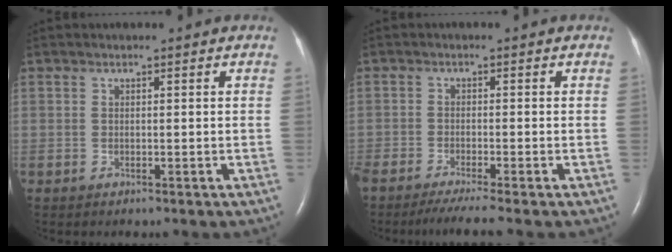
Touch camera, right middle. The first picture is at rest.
{"total": 5.4, "force": [-4.4, -0.5, 3.1], "torque": [-0.049, -0.015, -0.074]}